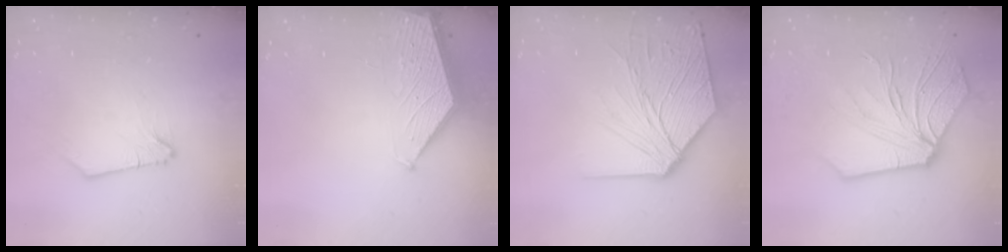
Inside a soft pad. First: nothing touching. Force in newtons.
{"total": 1.5, "press": 1.5, "slide": 0.2}
{"total": 11.6, "press": 11.5, "slide": 1.4}
{"total": 12.9, "press": 12.8, "slide": 1.5}